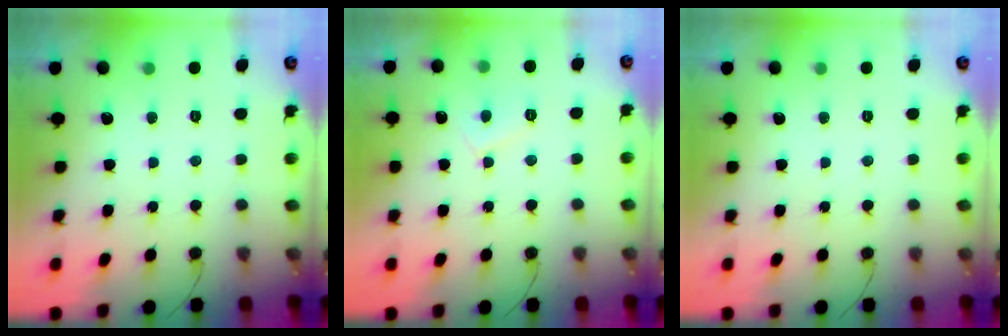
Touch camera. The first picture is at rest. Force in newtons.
{"total": 6.3, "press": 6.3, "slide": 0.5}
{"total": 0.0}